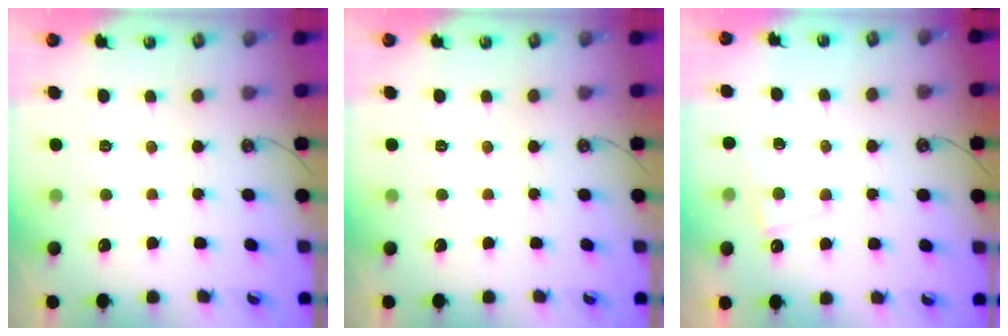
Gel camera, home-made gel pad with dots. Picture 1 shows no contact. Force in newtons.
{"total": 0.0}
{"total": 1.0, "press": 0.7, "slide": 0.7}